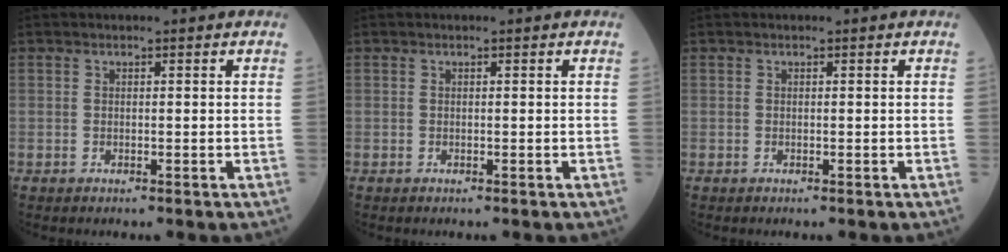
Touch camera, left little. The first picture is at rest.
{"total": 0.0}
{"total": 0.0}